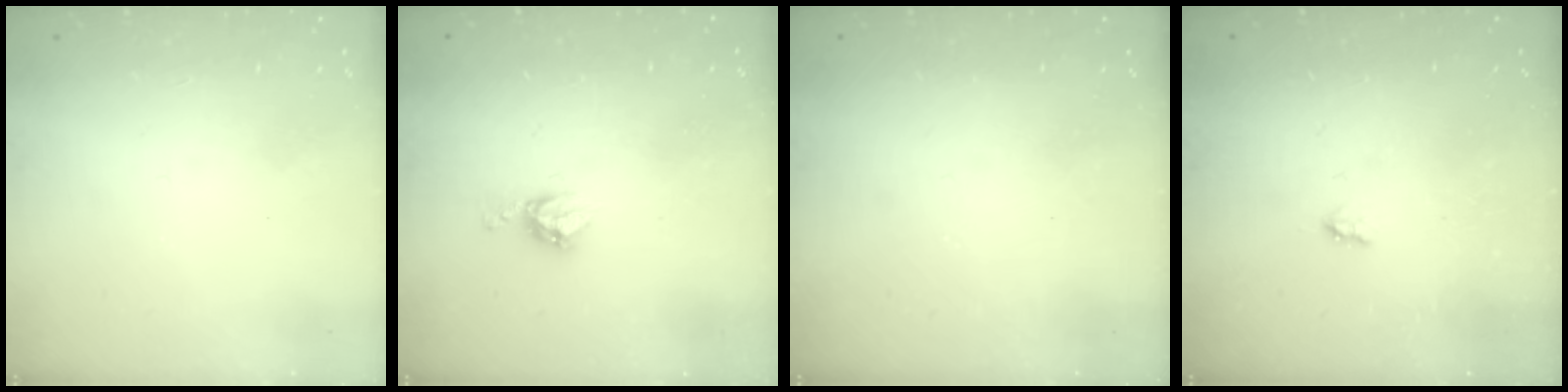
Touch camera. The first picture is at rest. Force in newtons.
{"total": 4.9, "press": 4.8, "slide": 0.2}
{"total": 0.0}
{"total": 1.9, "press": 1.9, "slide": 0.3}